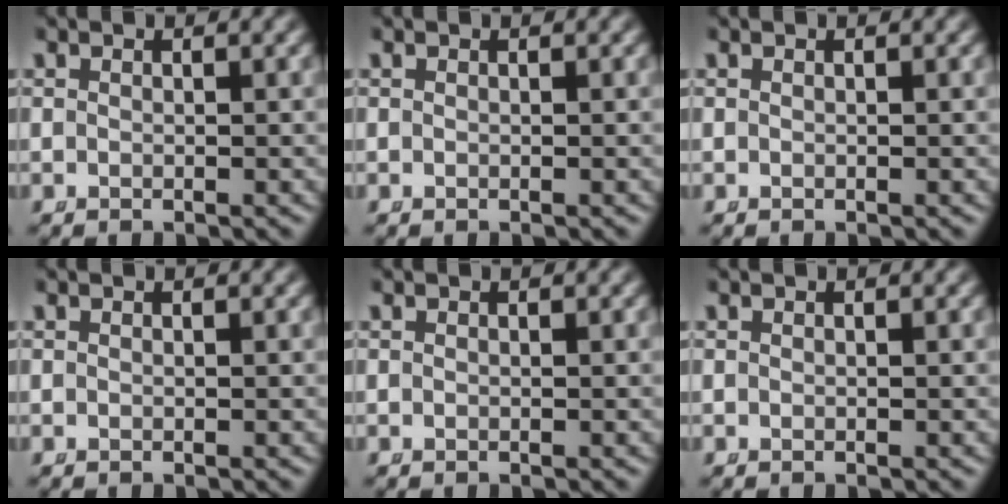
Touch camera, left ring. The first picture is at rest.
{"total": 0.0}
{"total": 0.0}
{"total": 0.0}
{"total": 0.0}
{"total": 0.0}